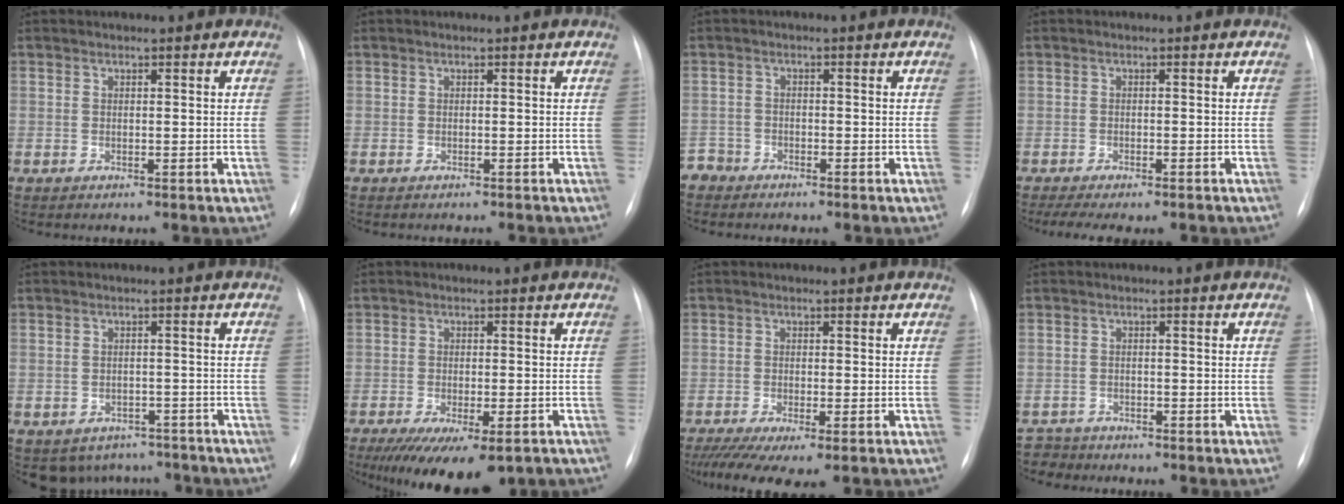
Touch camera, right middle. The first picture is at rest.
{"total": 2.0, "force": [-1.9, 0.2, 0.7], "torque": [-0.013, -0.005, -0.020]}
{"total": 2.5, "force": [-2.1, 1.1, -0.8], "torque": [0.013, 0.002, -0.042]}
{"total": 7.9, "force": [-6.4, 2.1, 4.0], "torque": [-0.059, -0.004, -0.089]}
{"total": 6.5, "force": [-5.3, 3.7, 0.3], "torque": [0.007, 0.017, -0.063]}
{"total": 12.3, "force": [-8.2, 4.0, 8.2], "torque": [-0.129, -0.022, -0.117]}
{"total": 8.7, "force": [-6.0, 1.9, 6.0], "torque": [-0.104, -0.022, -0.096]}
{"total": 3.1, "force": [-2.8, 0.8, -1.1], "torque": [0.014, -0.008, -0.050]}